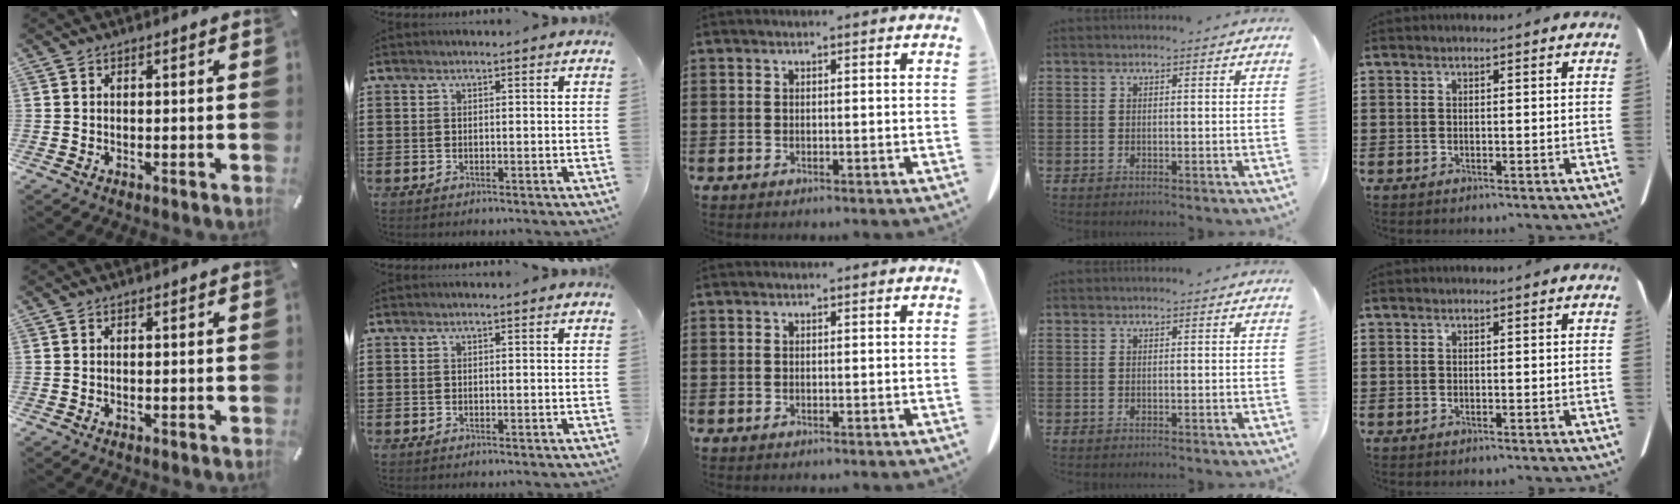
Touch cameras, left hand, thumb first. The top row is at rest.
{}